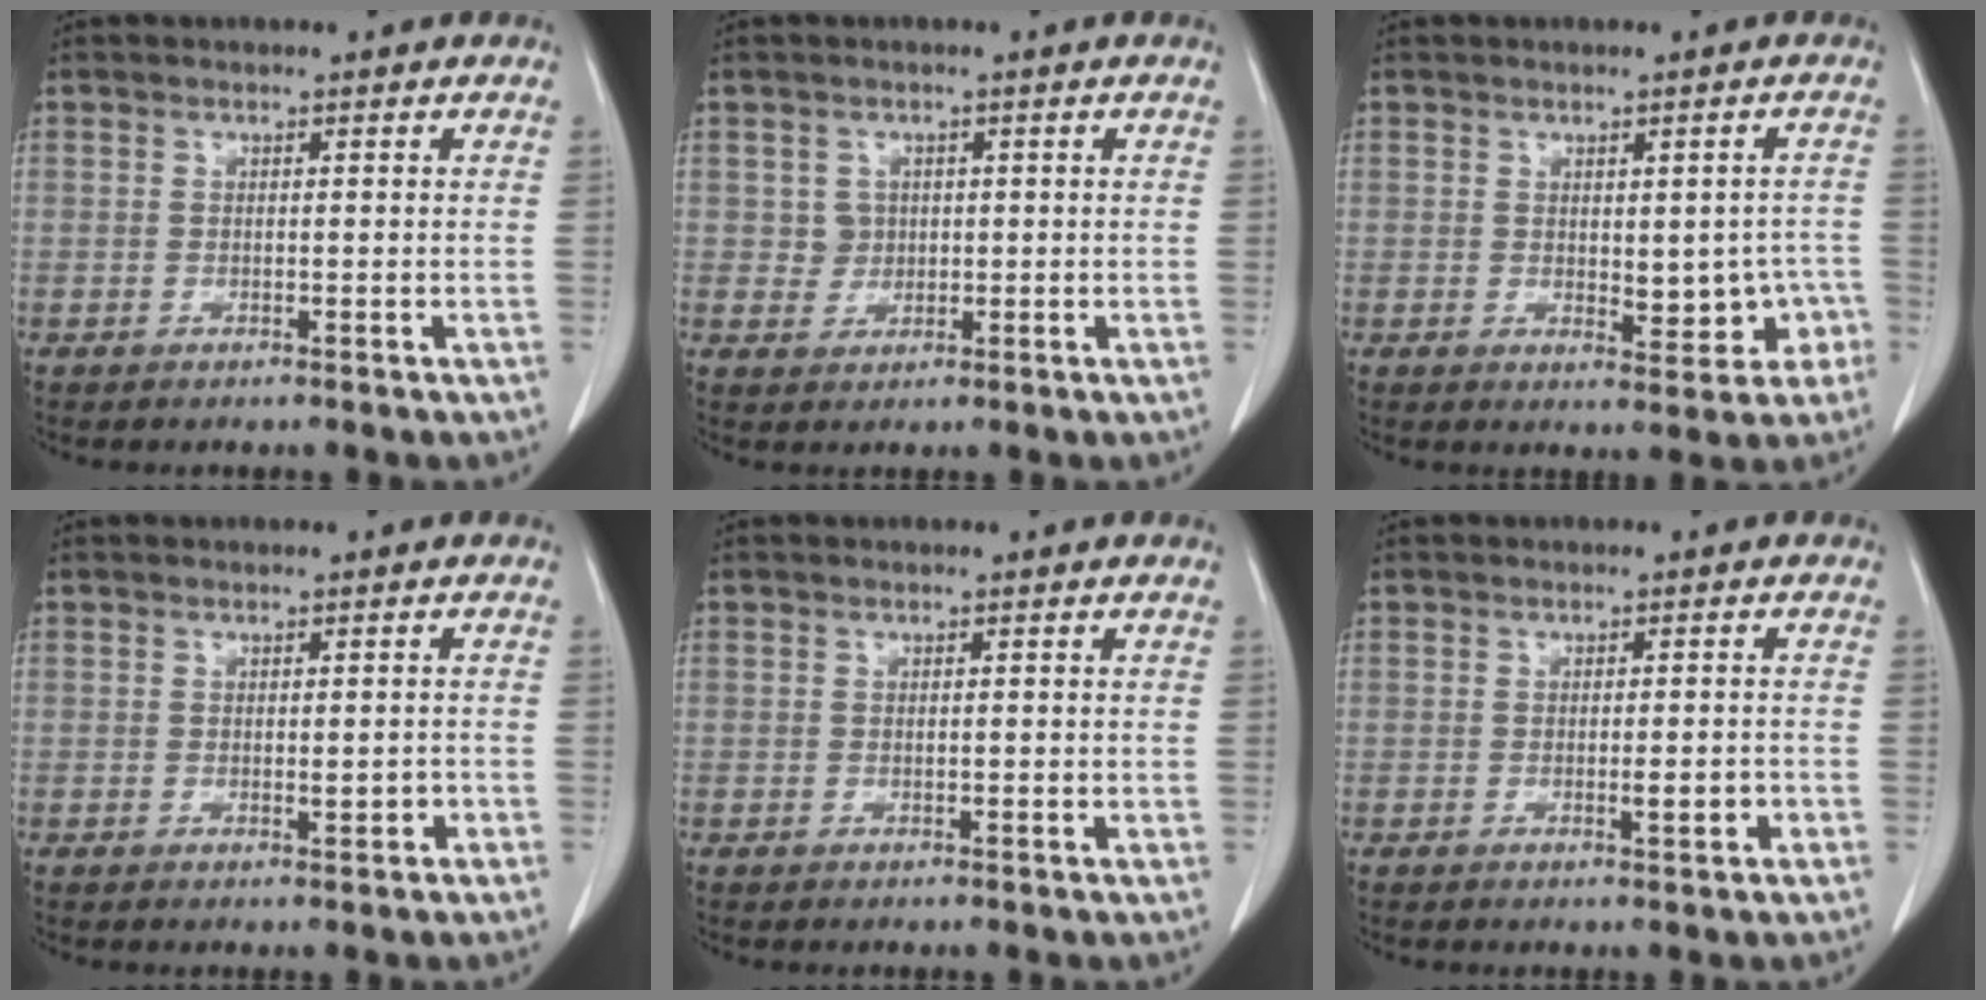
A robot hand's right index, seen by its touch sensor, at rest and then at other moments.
{"total": 2.3, "force": [0.4, 2.3, 0.3], "torque": [-0.002, 0.001, 0.009]}
{"total": 6.0, "force": [-1.3, 3.1, 5.0], "torque": [-0.048, 0.011, -0.005]}
{"total": 1.8, "force": [-0.5, 0.7, 1.6], "torque": [-0.022, 0.000, -0.004]}
{"total": 0.8, "force": [0.0, 0.2, 0.8], "torque": [-0.015, -0.002, 0.001]}
{"total": 2.5, "force": [-0.8, 0.5, 2.3], "torque": [-0.036, -0.001, -0.009]}